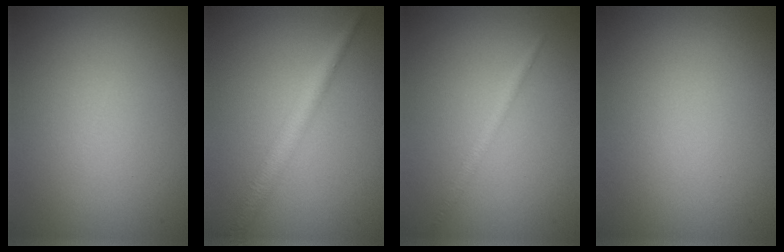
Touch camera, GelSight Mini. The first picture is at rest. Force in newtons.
{"total": 2.9, "press": 2.9, "slide": 0.1}
{"total": 1.4, "press": 1.4, "slide": 0.1}
{"total": 0.0}